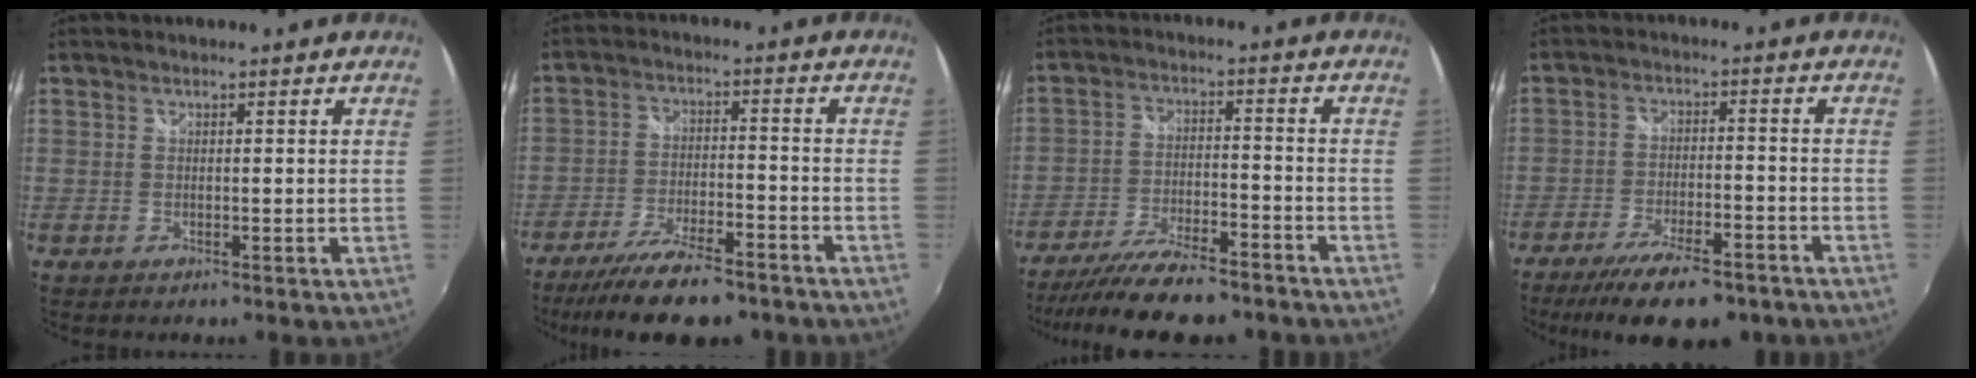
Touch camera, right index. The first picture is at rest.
{"total": 15.2, "force": [-12.3, 3.7, 8.0], "torque": [-0.167, -0.022, -0.195]}
{"total": 16.1, "force": [-13.7, 3.5, 7.7], "torque": [-0.160, -0.025, -0.218]}
{"total": 15.4, "force": [-11.7, 4.6, 9.0], "torque": [-0.182, -0.034, -0.176]}